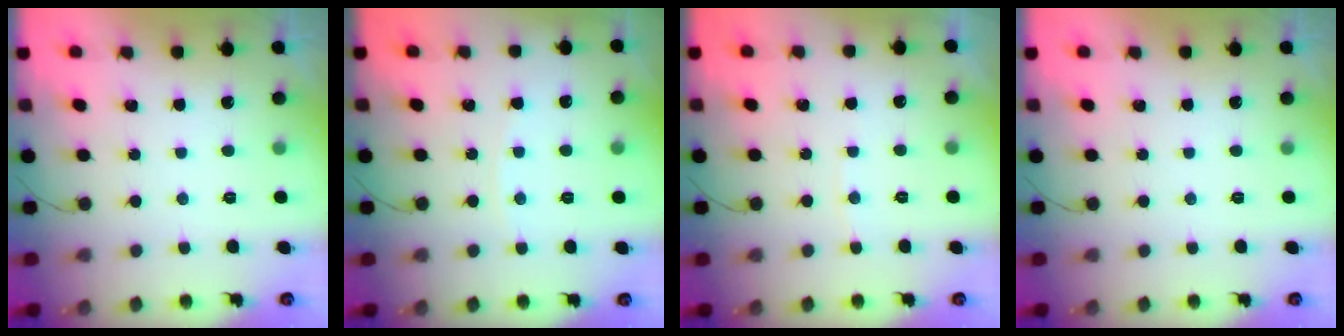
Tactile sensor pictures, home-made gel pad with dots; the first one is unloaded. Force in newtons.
{"total": 2.7, "press": 2.7, "slide": 0.5}
{"total": 2.5, "press": 2.5, "slide": 0.3}
{"total": 0.0}